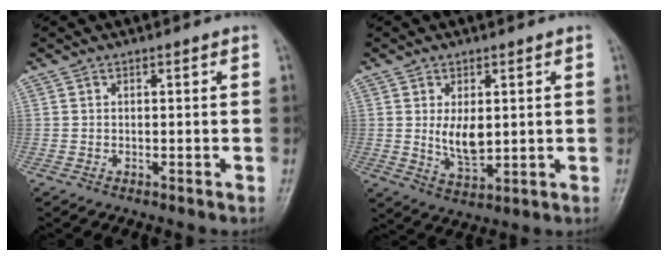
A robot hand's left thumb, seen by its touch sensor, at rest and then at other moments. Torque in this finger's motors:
{"motor_torque": [0.11, 0.26, 0.19, -0.07, 0.05]}